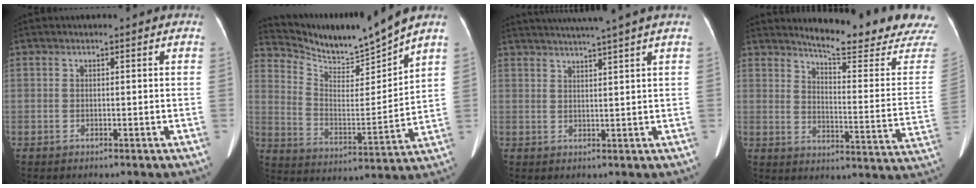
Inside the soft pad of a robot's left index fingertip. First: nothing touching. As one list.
[{"total": 10.8, "force": [10.5, -1.5, 1.8], "torque": [-0.055, -0.024, 0.204]}, {"total": 8.4, "force": [7.0, -2.0, 4.1], "torque": [-0.059, 0.010, 0.094]}, {"total": 19.5, "force": [18.5, -0.4, 6.1], "torque": [-0.093, -0.122, 0.220]}]